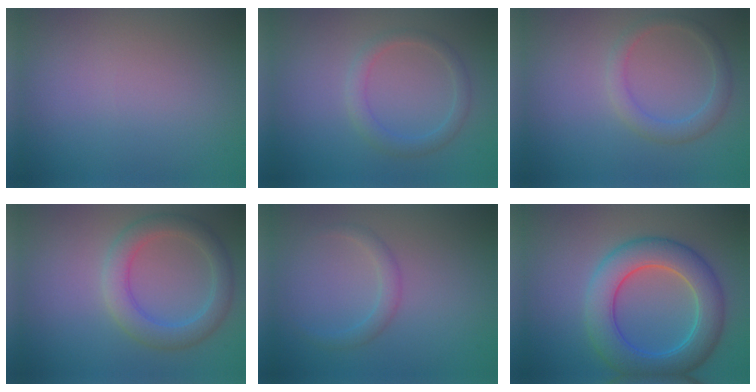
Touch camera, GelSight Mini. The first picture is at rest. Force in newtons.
{"total": 2.0, "press": 2.0, "slide": 0.3}
{"total": 2.2, "press": 2.2, "slide": 0.1}
{"total": 3.7, "press": 3.7, "slide": 0.2}
{"total": 1.4, "press": 1.4, "slide": 0.0}
{"total": 7.0, "press": 7.0, "slide": 0.2}